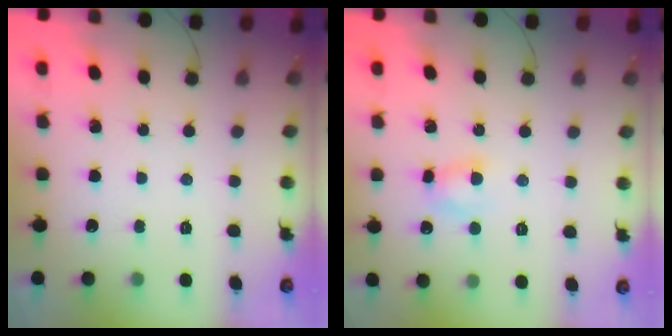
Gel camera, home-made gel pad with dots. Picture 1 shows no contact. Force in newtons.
{"total": 3.8, "press": 3.7, "slide": 0.6}